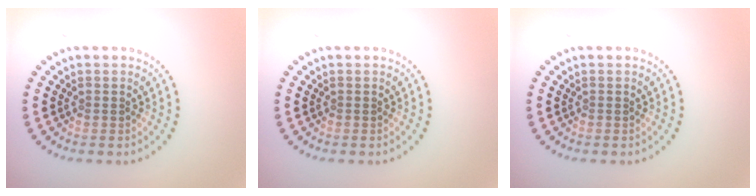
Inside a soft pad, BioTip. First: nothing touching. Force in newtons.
{"total": 0.0}
{"total": 0.0}